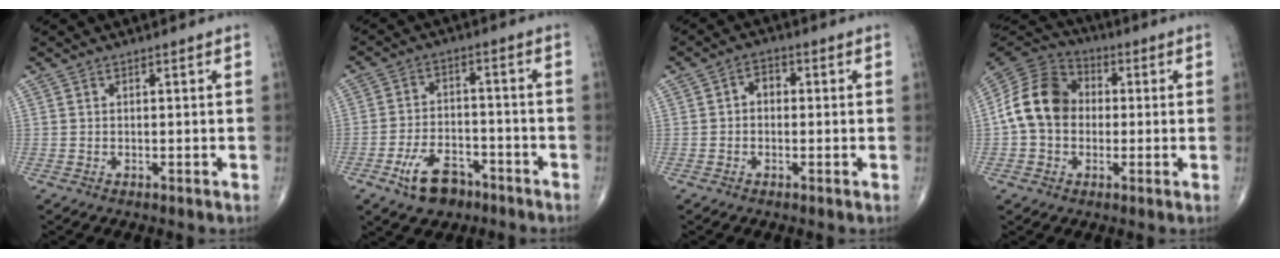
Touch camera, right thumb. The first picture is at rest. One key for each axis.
{"total": 8.7, "fx": -5.2, "fy": 5.1, "fz": 4.8, "tx": -0.069, "ty": 0.031, "tz": -0.088}
{"total": 3.2, "fx": 0.0, "fy": 2.5, "fz": 2.1, "tx": -0.019, "ty": 0.017, "tz": -0.009}
{"total": 13.1, "fx": 0.0, "fy": 10.5, "fz": 7.9, "tx": -0.133, "ty": 0.034, "tz": -0.011}